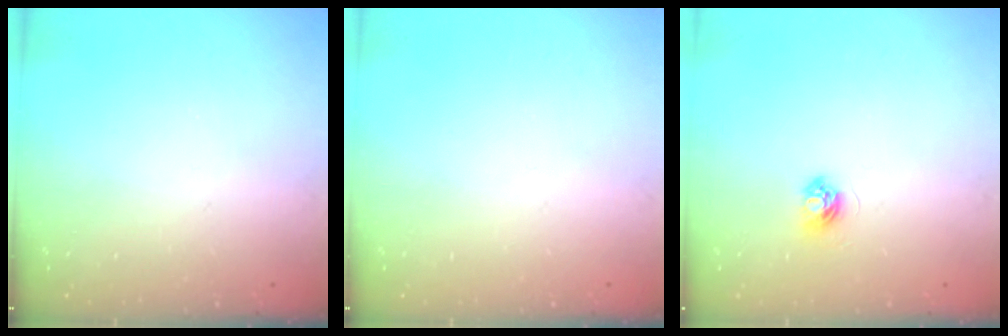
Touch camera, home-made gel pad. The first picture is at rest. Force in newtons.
{"total": 0.0}
{"total": 4.0, "press": 4.0, "slide": 0.4}